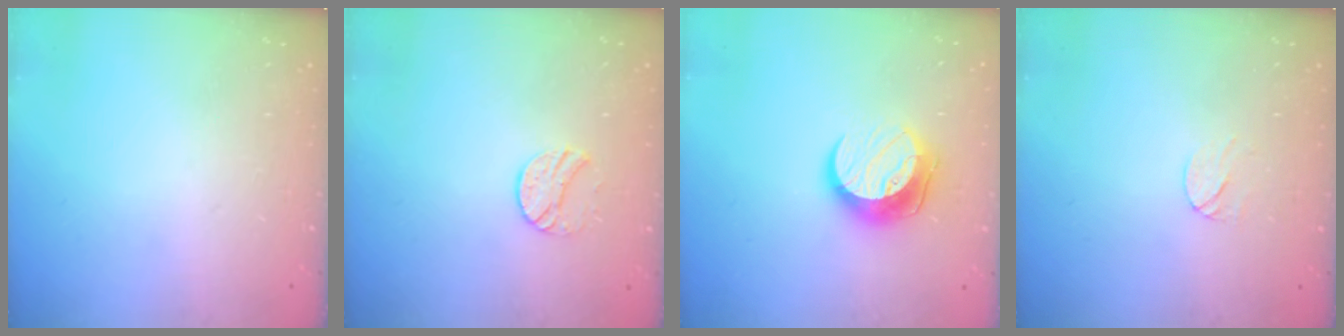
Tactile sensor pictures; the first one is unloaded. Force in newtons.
{"total": 8.0, "press": 8.0, "slide": 0.6}
{"total": 10.5, "press": 10.5, "slide": 0.5}
{"total": 5.1, "press": 5.1, "slide": 0.5}